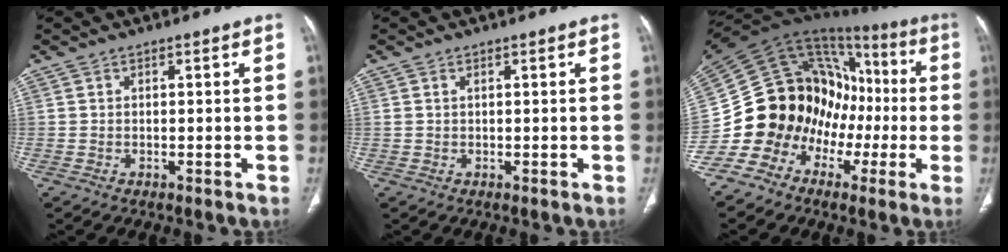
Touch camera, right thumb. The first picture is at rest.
{"total": 0.5, "force": [0.2, 0.2, 0.4], "torque": [-0.012, 0.010, 0.008]}
{"total": 19.4, "force": [-6.5, 15.7, 9.3], "torque": [-0.119, 0.109, -0.111]}